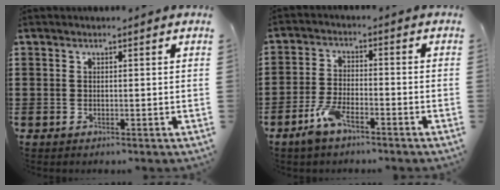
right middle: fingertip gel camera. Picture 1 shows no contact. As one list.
[{"total": 5.2, "force": [-3.4, 1.7, 3.6], "torque": [-0.085, 0.002, -0.068]}]